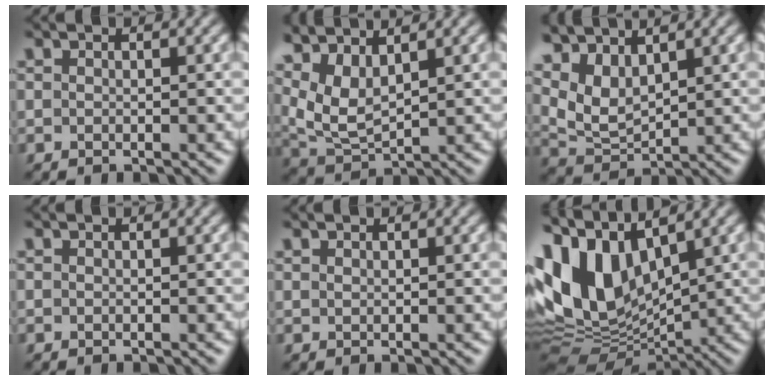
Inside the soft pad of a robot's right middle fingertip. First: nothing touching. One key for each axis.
{"total": 5.3, "fx": 3.2, "fy": 2.3, "fz": 3.5, "tx": -0.087, "ty": -0.002, "tz": 0.071}
{"total": 5.1, "fx": 3.4, "fy": 2.5, "fz": 2.9, "tx": -0.073, "ty": 0.000, "tz": 0.073}
{"total": 0.0}
{"total": 0.5, "fx": 0.5, "fy": 0.0, "fz": 0.0, "tx": -0.002, "ty": 0.001, "tz": 0.009}
{"total": 10.8, "fx": 3.4, "fy": 6.5, "fz": 7.9, "tx": -0.179, "ty": 0.011, "tz": 0.057}